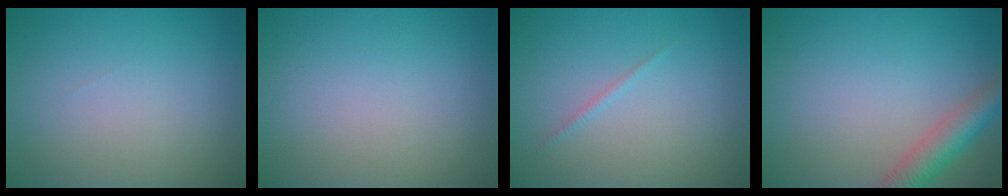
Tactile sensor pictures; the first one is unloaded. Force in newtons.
{"total": 0.0}
{"total": 0.5, "press": 0.5, "slide": 0.1}
{"total": 4.1, "press": 4.1, "slide": 0.3}